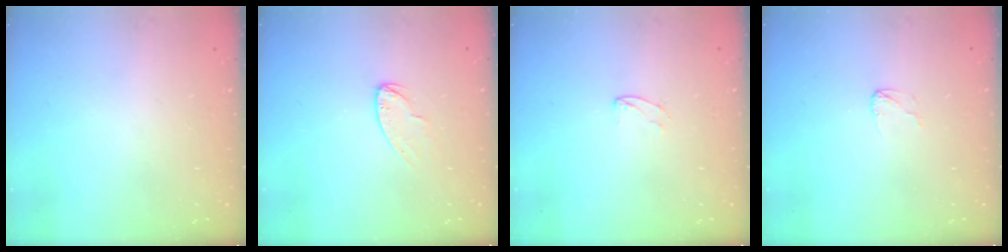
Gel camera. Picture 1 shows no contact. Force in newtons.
{"total": 6.4, "press": 6.4, "slide": 0.6}
{"total": 3.7, "press": 3.7, "slide": 0.3}
{"total": 2.7, "press": 2.7, "slide": 0.2}